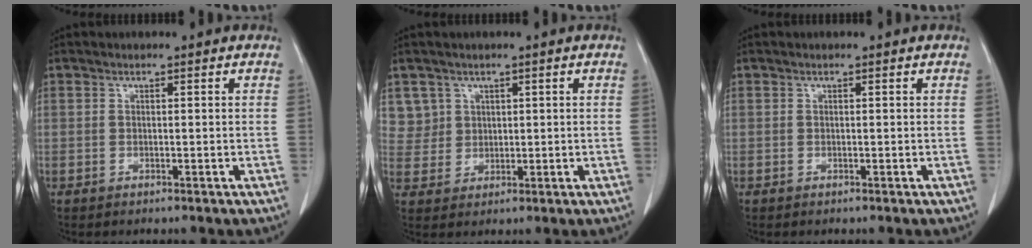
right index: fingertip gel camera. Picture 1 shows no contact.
{"total": 4.4, "force": [2.2, 3.7, -0.5], "torque": [0.026, 0.005, 0.047]}
{"total": 0.0}